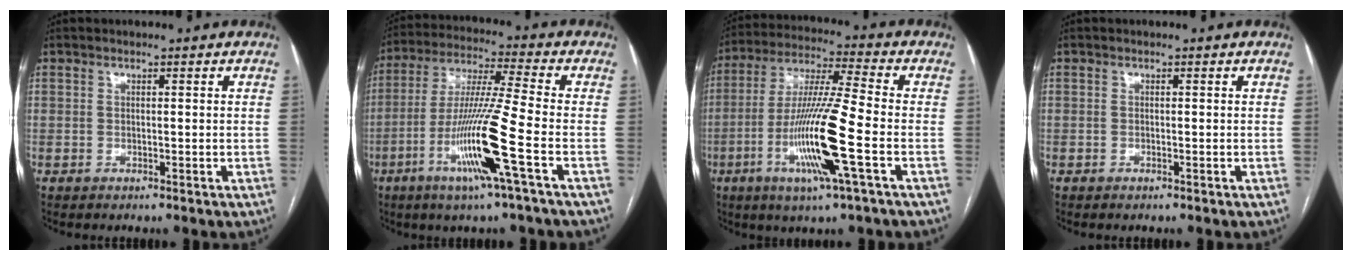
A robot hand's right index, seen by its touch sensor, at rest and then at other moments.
{"total": 13.9, "force": [-5.1, -1.6, 12.9], "torque": [-0.260, -0.018, -0.100]}
{"total": 14.6, "force": [-4.6, -0.5, 13.9], "torque": [-0.284, -0.014, -0.090]}
{"total": 0.0}